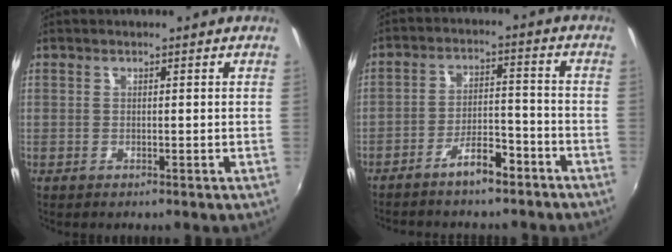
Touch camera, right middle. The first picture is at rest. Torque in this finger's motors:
{"motor_torque": [1.07, -1.07, 0.16, 0.07]}